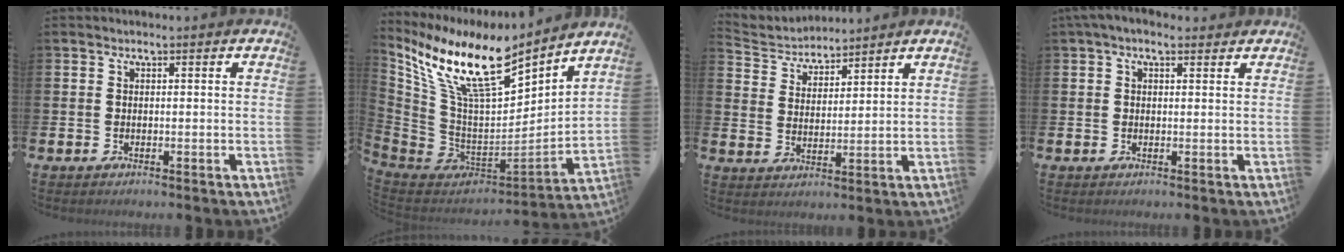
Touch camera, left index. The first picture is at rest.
{"total": 13.2, "force": [9.0, 4.3, 8.7], "torque": [-0.221, -0.054, 0.157]}
{"total": 3.9, "force": [3.8, 1.1, -0.3], "torque": [-0.017, -0.025, 0.065]}
{"total": 2.1, "force": [1.4, 1.0, 1.2], "torque": [-0.018, 0.004, 0.023]}